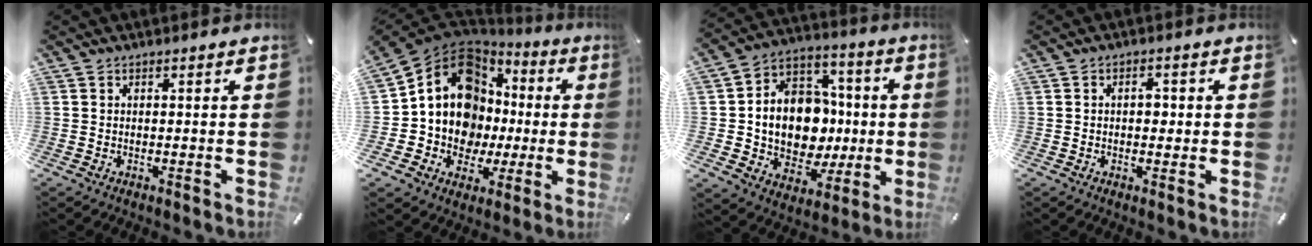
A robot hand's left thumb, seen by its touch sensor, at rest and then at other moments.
{"total": 14.5, "force": [2.5, 12.6, 6.8], "torque": [-0.141, -0.026, 0.056]}
{"total": 15.5, "force": [-0.5, 13.0, 8.5], "torque": [-0.175, -0.009, 0.002]}
{"total": 2.7, "force": [0.0, 1.8, 2.0], "torque": [-0.026, -0.001, -0.005]}